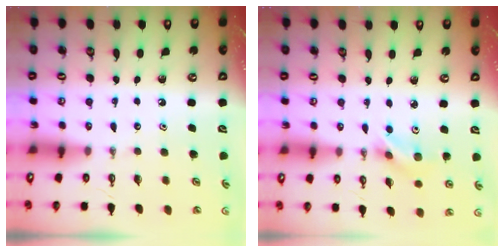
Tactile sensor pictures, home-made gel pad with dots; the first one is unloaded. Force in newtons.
{"total": 4.7, "press": 3.1, "slide": 3.5}